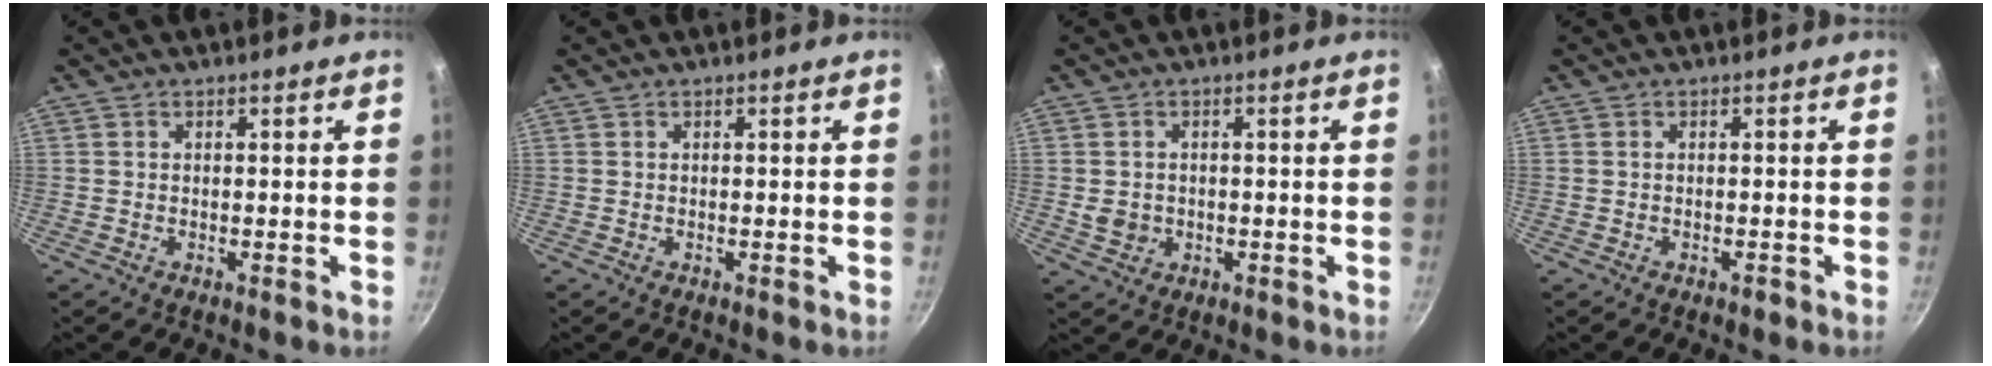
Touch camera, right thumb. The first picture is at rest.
{"total": 0.0}
{"total": 3.5, "force": [-0.3, 3.1, 1.6], "torque": [-0.020, 0.005, 0.000]}
{"total": 1.0, "force": [-0.6, 0.5, 0.6], "torque": [-0.009, 0.006, -0.006]}